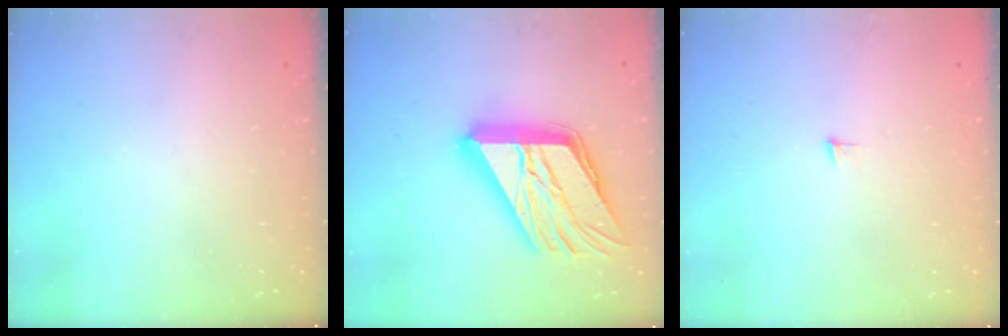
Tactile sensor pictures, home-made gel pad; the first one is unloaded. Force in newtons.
{"total": 28.7, "press": 28.6, "slide": 3.0}
{"total": 3.6, "press": 3.5, "slide": 0.3}